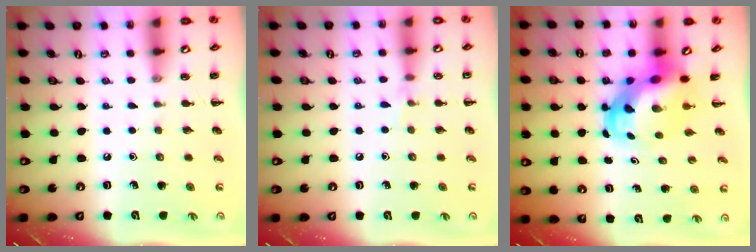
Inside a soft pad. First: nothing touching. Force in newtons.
{"total": 4.8, "press": 4.5, "slide": 1.6}
{"total": 5.4, "press": 5.1, "slide": 1.8}